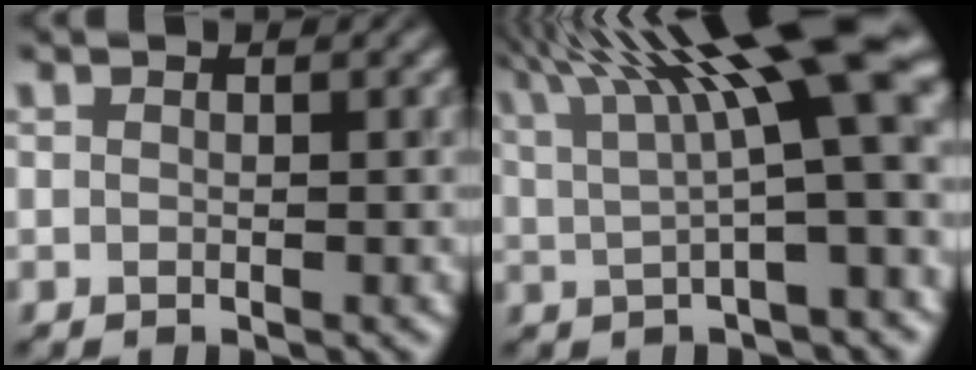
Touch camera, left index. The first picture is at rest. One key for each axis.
{"total": 14.1, "fx": 5.7, "fy": 3.4, "fz": 12.4, "tx": -0.183, "ty": 0.014, "tz": 0.092}